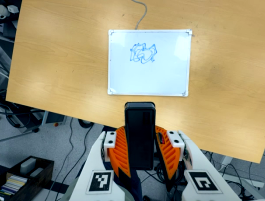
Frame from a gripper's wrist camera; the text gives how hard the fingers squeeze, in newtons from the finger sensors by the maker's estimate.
{"total": 9.0, "left": 7.0, "right": 11.0}